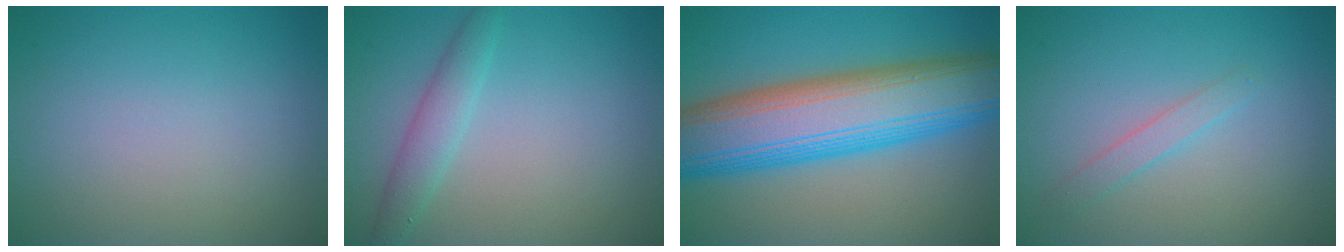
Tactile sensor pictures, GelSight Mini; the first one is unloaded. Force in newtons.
{"total": 2.3, "press": 2.3, "slide": 0.0}
{"total": 12.9, "press": 12.9, "slide": 0.1}
{"total": 1.4, "press": 1.4, "slide": 0.1}